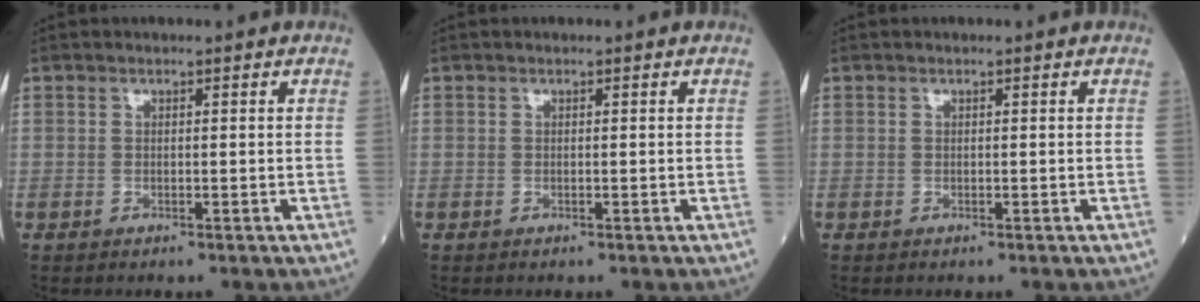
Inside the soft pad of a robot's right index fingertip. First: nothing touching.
{"total": 0.0}
{"total": 0.0}